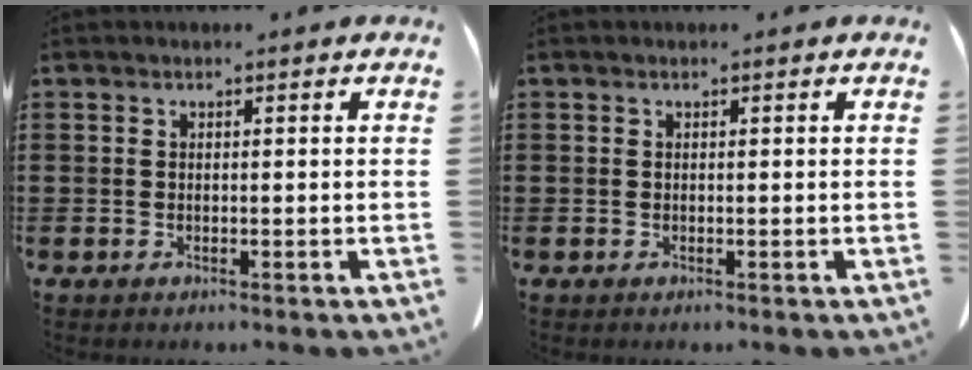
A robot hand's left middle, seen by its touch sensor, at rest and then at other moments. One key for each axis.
{"total": 0.0}